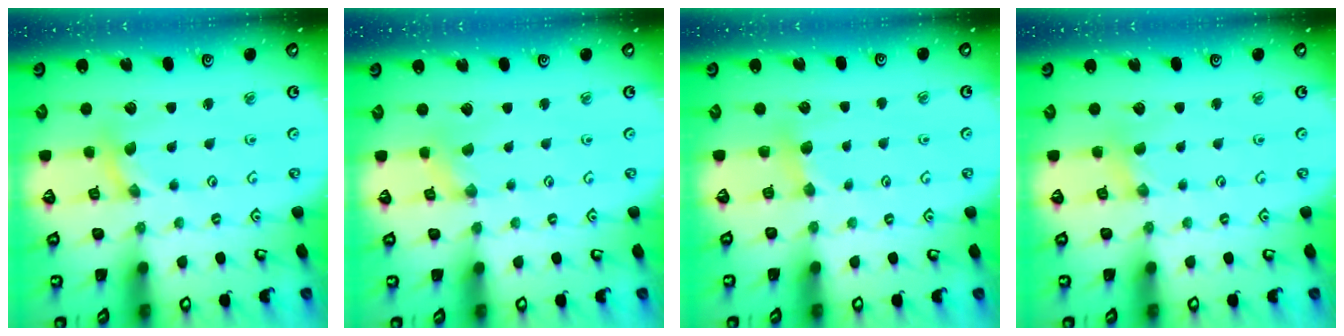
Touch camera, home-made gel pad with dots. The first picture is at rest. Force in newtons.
{"total": 0.7, "press": 0.7, "slide": 0.2}
{"total": 5.0, "press": 5.0, "slide": 0.7}
{"total": 2.1, "press": 2.0, "slide": 0.4}